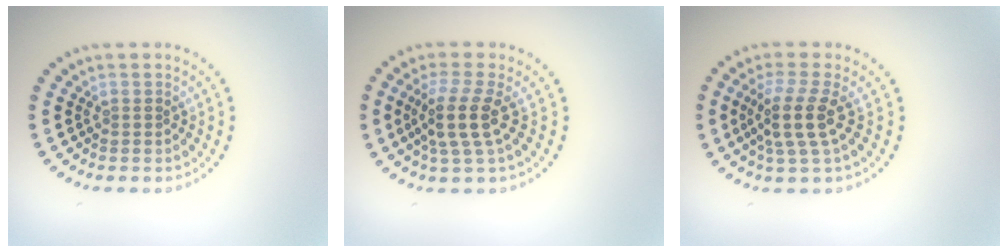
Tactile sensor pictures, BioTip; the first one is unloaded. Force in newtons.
{"total": 3.6, "press": 2.8, "slide": 2.3}
{"total": 3.6, "press": 2.8, "slide": 2.3}